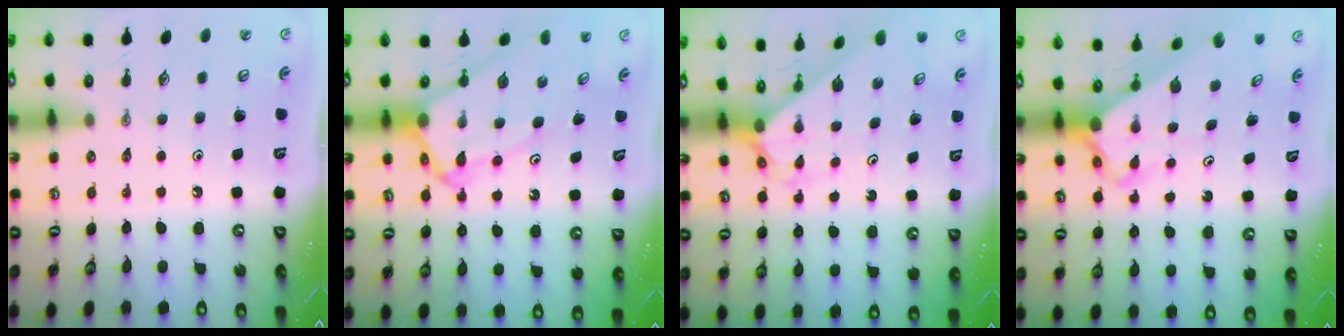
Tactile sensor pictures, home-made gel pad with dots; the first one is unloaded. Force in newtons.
{"total": 9.5, "press": 9.5, "slide": 0.8}
{"total": 2.2, "press": 2.2, "slide": 0.2}
{"total": 3.1, "press": 3.1, "slide": 0.2}